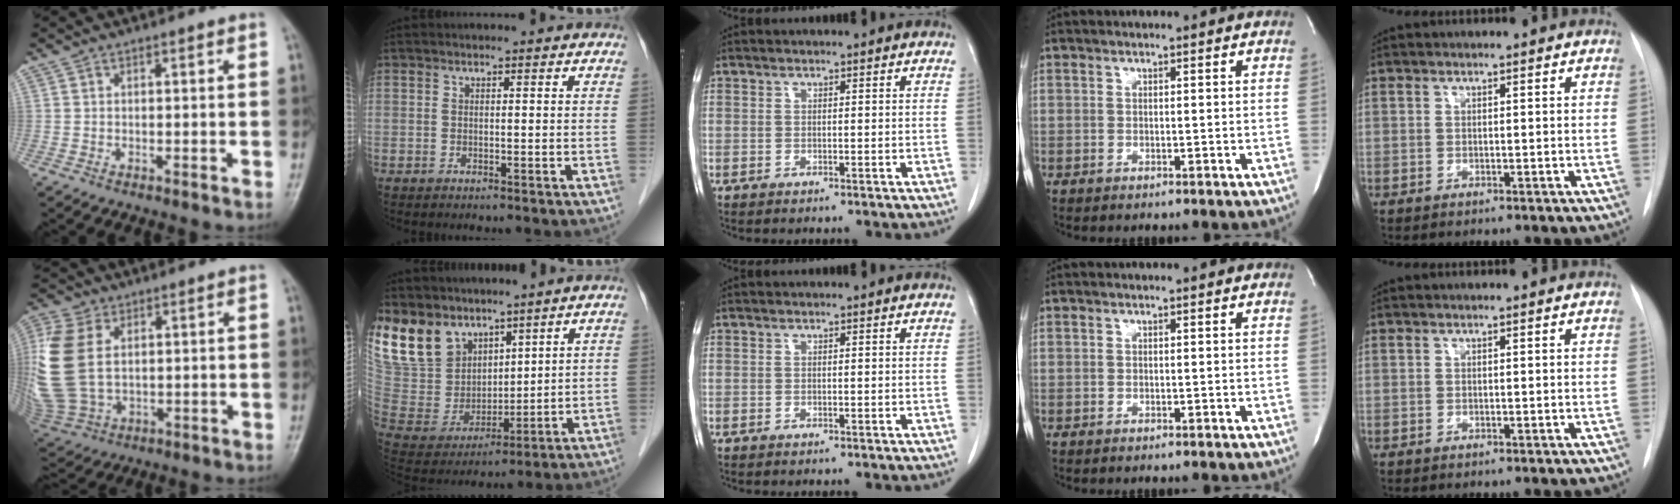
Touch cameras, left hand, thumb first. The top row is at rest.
{"thumb": {"total": 15.2, "force": [2.8, 9.6, 11.5], "torque": [-0.277, -0.006, 0.063]}, "index": {"total": 13.1, "force": [9.6, 8.1, 3.8], "torque": [-0.108, 0.014, 0.207]}}